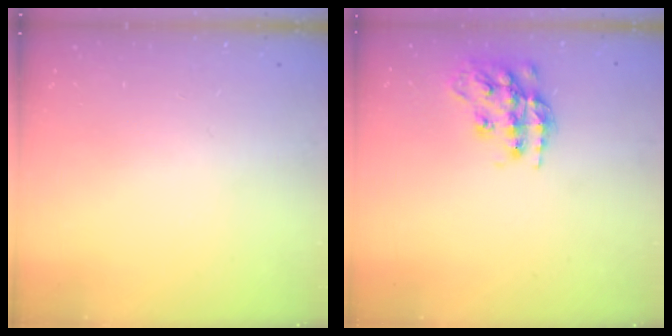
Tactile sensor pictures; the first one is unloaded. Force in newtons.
{"total": 14.9, "press": 14.8, "slide": 0.8}